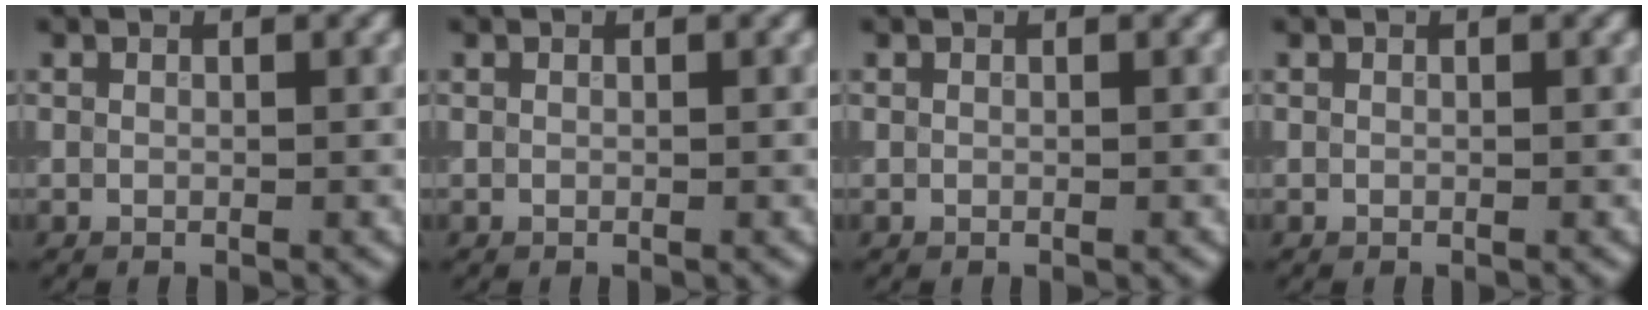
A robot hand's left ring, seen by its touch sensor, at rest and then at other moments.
{"total": 0.0}
{"total": 0.0}
{"total": 0.0}